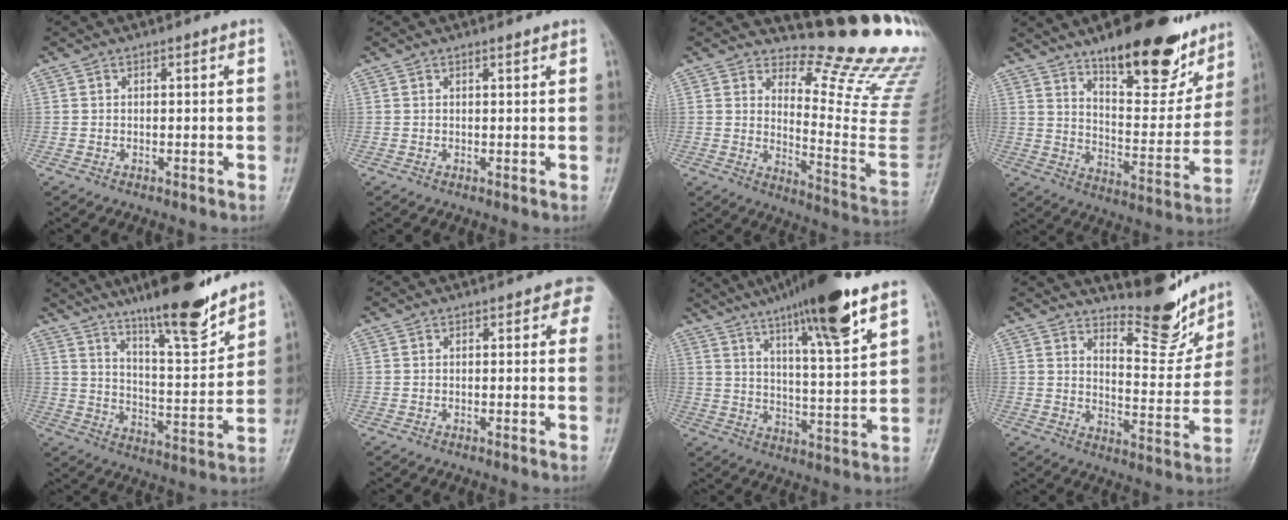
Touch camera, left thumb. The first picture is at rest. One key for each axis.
{"total": 0.6, "fx": 0.5, "fy": 0.0, "fz": 0.3, "tx": -0.007, "ty": -0.004, "tz": 0.008}
{"total": 17.9, "fx": 15.1, "fy": 3.2, "fz": 8.9, "tx": -0.084, "ty": -0.181, "tz": 0.192}
{"total": 22.2, "fx": 15.2, "fy": 8.1, "fz": 14.0, "tx": -0.144, "ty": -0.080, "tz": 0.228}
{"total": 17.2, "fx": 13.1, "fy": 3.1, "fz": 10.7, "tx": -0.140, "ty": -0.080, "tz": 0.213}
{"total": 3.3, "fx": 1.4, "fy": 1.8, "fz": 2.4, "tx": 0.008, "ty": 0.000, "tz": 0.003}
{"total": 18.4, "fx": 12.1, "fy": 2.3, "fz": 13.7, "tx": -0.203, "ty": -0.048, "tz": 0.193}
{"total": 11.2, "fx": 10.0, "fy": 2.9, "fz": 4.1, "tx": -0.029, "ty": -0.084, "tz": 0.155}